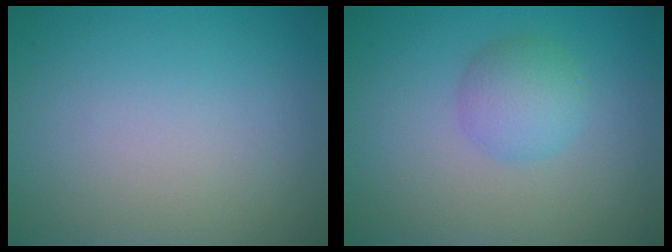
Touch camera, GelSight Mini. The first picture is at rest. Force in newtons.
{"total": 2.8, "press": 2.8, "slide": 0.1}